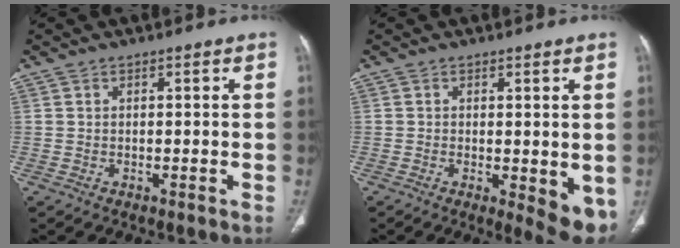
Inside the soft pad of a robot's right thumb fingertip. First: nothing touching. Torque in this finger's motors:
{"motor_torque": [0.03, 0.82, 0.01, -0.04, 0.01]}